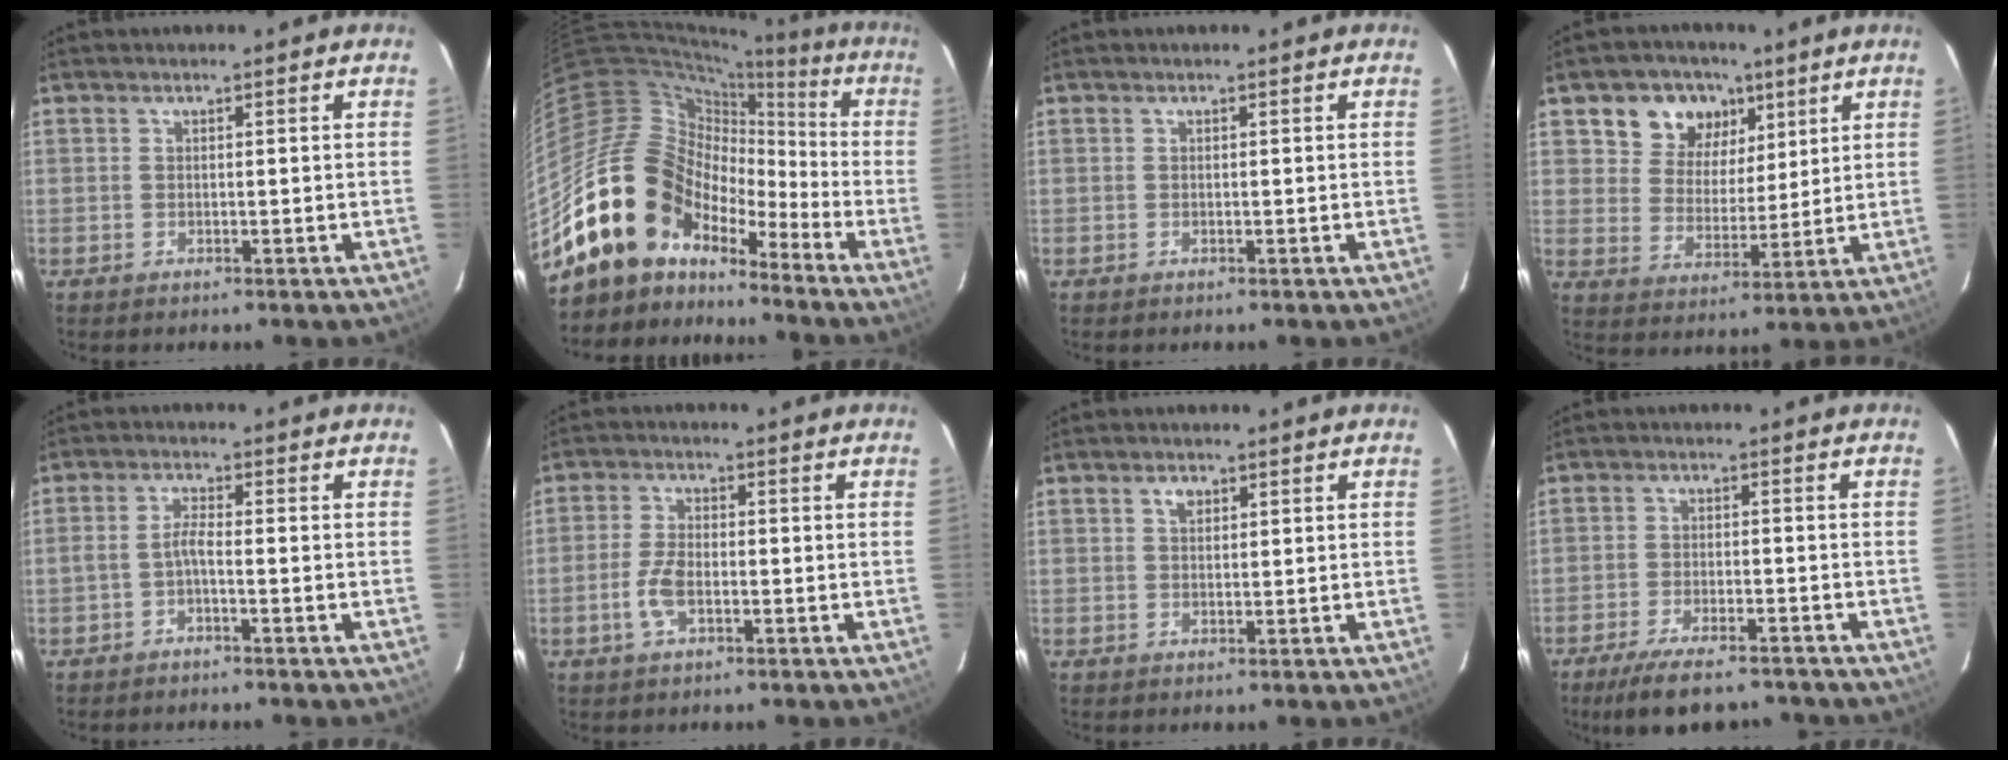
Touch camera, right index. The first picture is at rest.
{"total": 17.4, "force": [-11.9, 11.6, 5.4], "torque": [-0.112, 0.036, -0.212]}
{"total": 0.0}
{"total": 10.6, "force": [5.7, 8.2, 3.5], "torque": [-0.076, 0.020, 0.100]}
{"total": 2.3, "force": [-1.3, 0.2, 1.9], "torque": [-0.046, 0.008, -0.028]}
{"total": 5.2, "force": [-1.8, 2.6, 4.1], "torque": [-0.092, 0.000, -0.035]}
{"total": 1.7, "force": [0.8, 1.1, 1.0], "torque": [-0.016, 0.007, 0.014]}
{"total": 12.1, "force": [-9.8, 3.6, 6.1], "torque": [-0.133, -0.022, -0.156]}